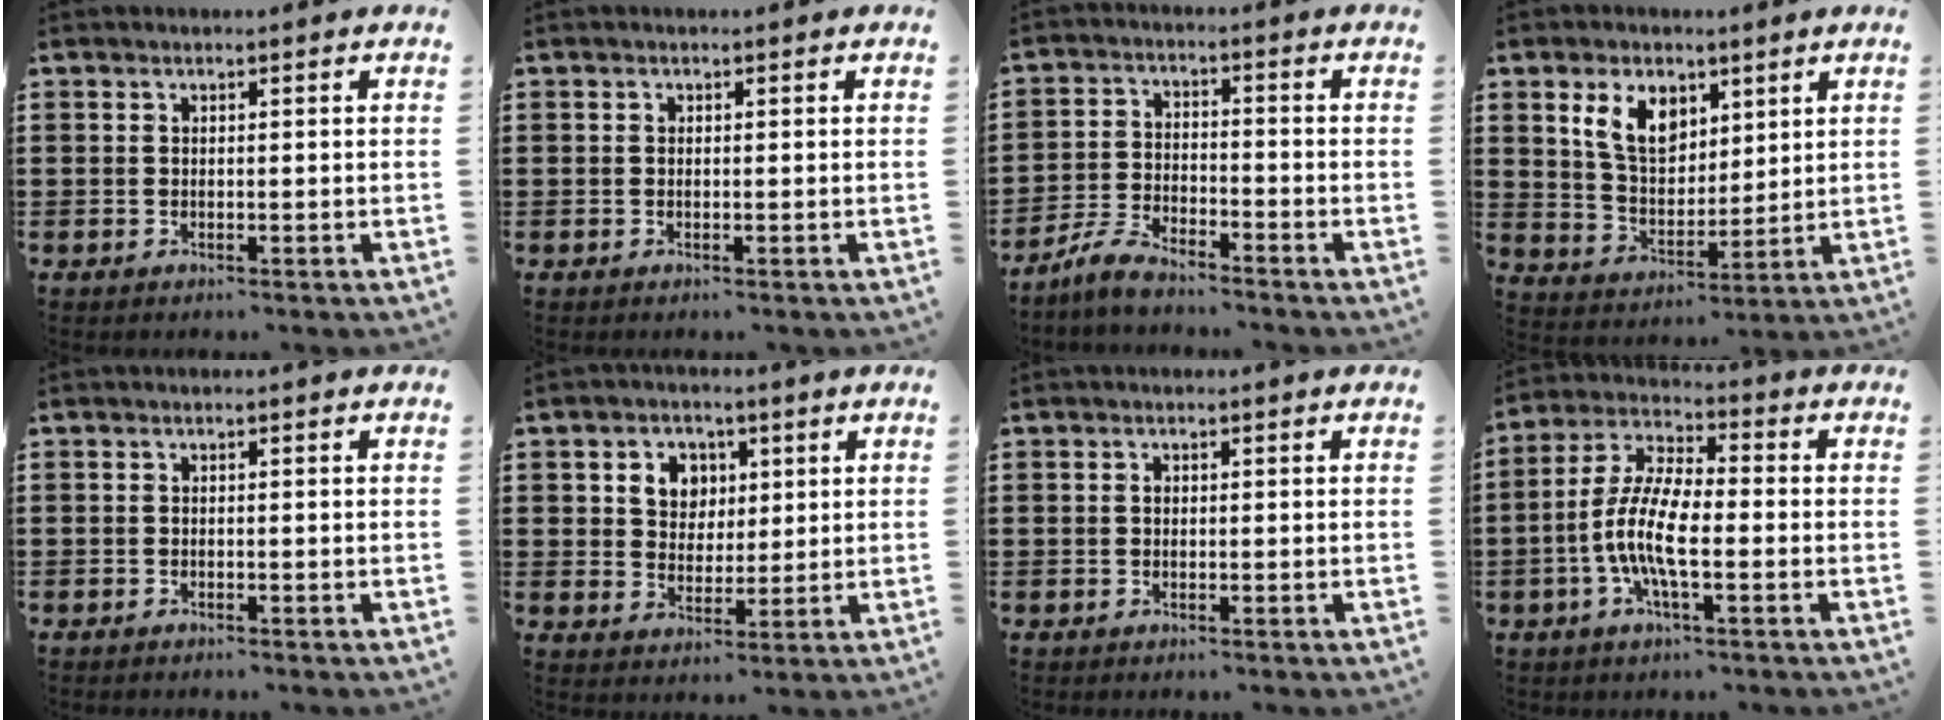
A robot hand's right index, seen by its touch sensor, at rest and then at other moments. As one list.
[{"total": 0.0}, {"total": 5.2, "force": [-4.8, 0.7, 1.9], "torque": [-0.053, -0.001, -0.097]}, {"total": 7.7, "force": [3.6, 5.0, 4.6], "torque": [-0.113, 0.016, 0.068]}, {"total": 0.6, "force": [-0.6, 0.0, 0.0], "torque": [-0.001, -0.002, -0.011]}, {"total": 5.8, "force": [2.2, 5.1, 1.8], "torque": [-0.045, 0.011, 0.034]}, {"total": 0.8, "force": [0.1, 0.6, 0.6], "torque": [-0.014, 0.002, 0.001]}, {"total": 9.4, "force": [-2.5, 2.9, 8.5], "torque": [-0.199, -0.014, -0.055]}]